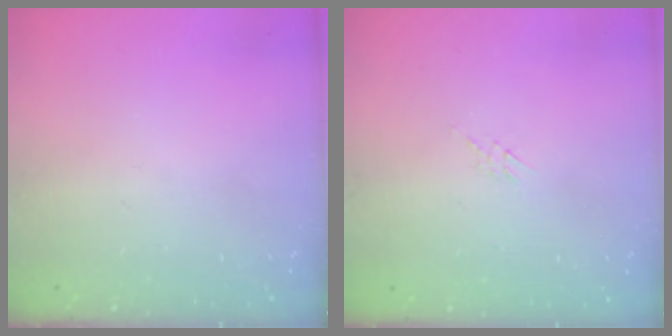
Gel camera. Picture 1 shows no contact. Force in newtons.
{"total": 2.6, "press": 2.6, "slide": 0.2}